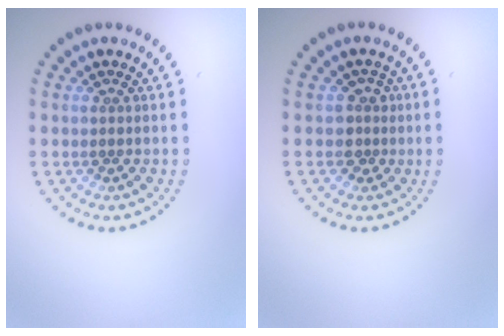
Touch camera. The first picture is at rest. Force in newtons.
{"total": 1.8, "press": 1.4, "slide": 1.1}